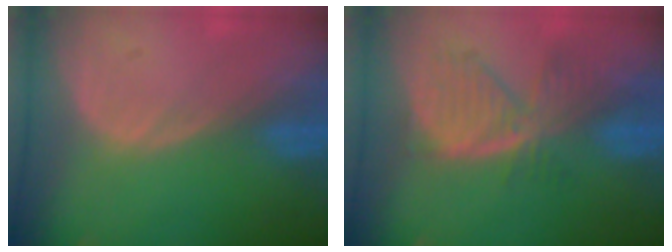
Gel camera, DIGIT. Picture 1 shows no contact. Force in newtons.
{"total": 7.7, "press": 6.8, "slide": 3.4}